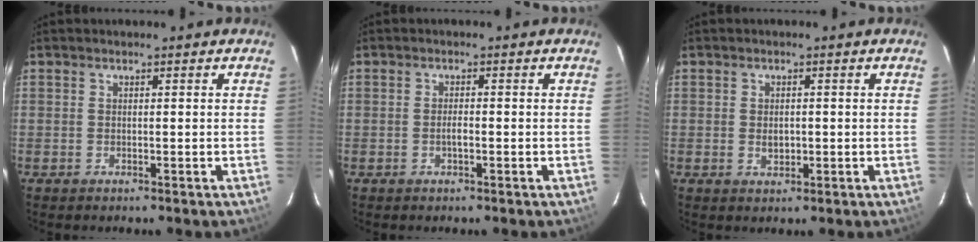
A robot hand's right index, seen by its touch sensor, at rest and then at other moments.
{"total": 1.2, "force": [-0.5, 0.3, 1.1], "torque": [-0.022, 0.001, -0.009]}
{"total": 2.1, "force": [-0.2, 1.5, 1.4], "torque": [-0.023, 0.000, -0.002]}